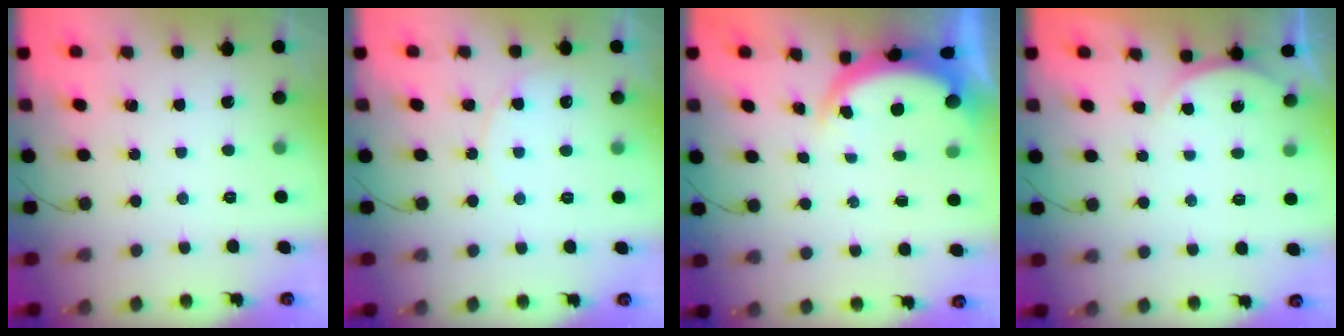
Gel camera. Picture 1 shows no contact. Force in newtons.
{"total": 5.1, "press": 5.1, "slide": 0.3}
{"total": 4.3, "press": 4.3, "slide": 0.3}
{"total": 2.8, "press": 2.1, "slide": 1.7}